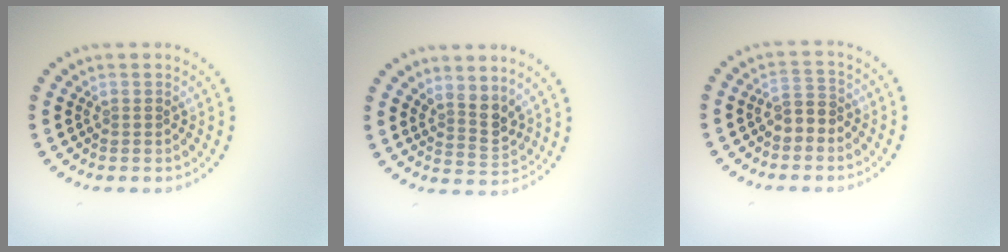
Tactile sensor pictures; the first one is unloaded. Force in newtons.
{"total": 2.7, "press": 2.0, "slide": 1.7}
{"total": 2.0, "press": 1.8, "slide": 0.8}